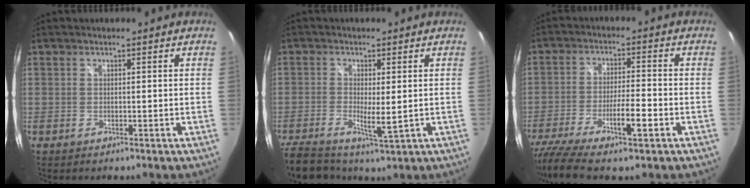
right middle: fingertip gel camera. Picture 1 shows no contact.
{"total": 7.1, "force": [-2.8, 2.9, 5.9], "torque": [-0.133, -0.015, -0.053]}
{"total": 11.1, "force": [-6.9, 1.5, 8.5], "torque": [-0.178, -0.022, -0.126]}